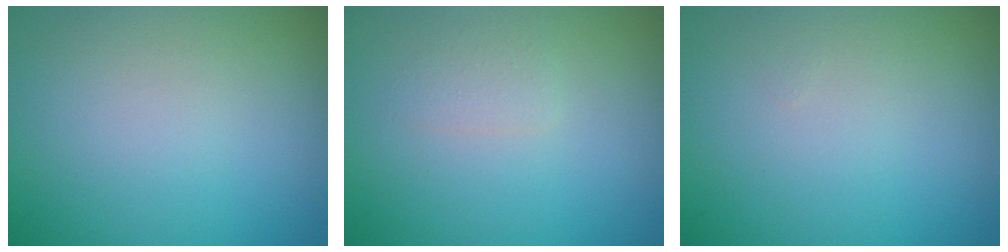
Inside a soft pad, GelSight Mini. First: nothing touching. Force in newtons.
{"total": 1.1, "press": 1.1, "slide": 0.1}
{"total": 0.0}